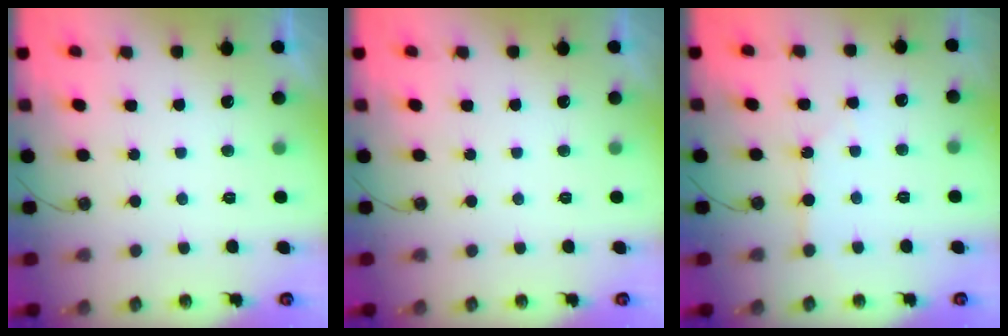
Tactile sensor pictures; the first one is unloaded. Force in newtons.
{"total": 0.0}
{"total": 3.3, "press": 3.2, "slide": 0.3}